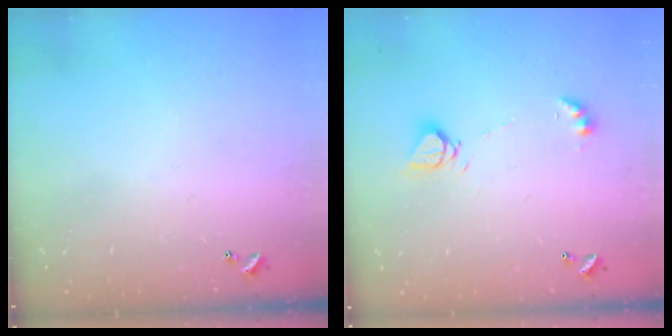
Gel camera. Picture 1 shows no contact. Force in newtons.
{"total": 7.2, "press": 7.2, "slide": 0.7}